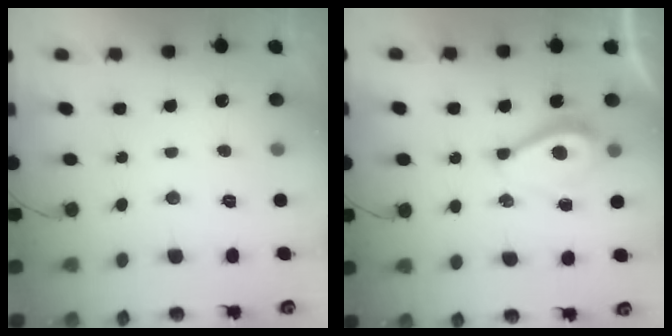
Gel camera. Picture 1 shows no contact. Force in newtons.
{"total": 6.1, "press": 6.0, "slide": 0.9}